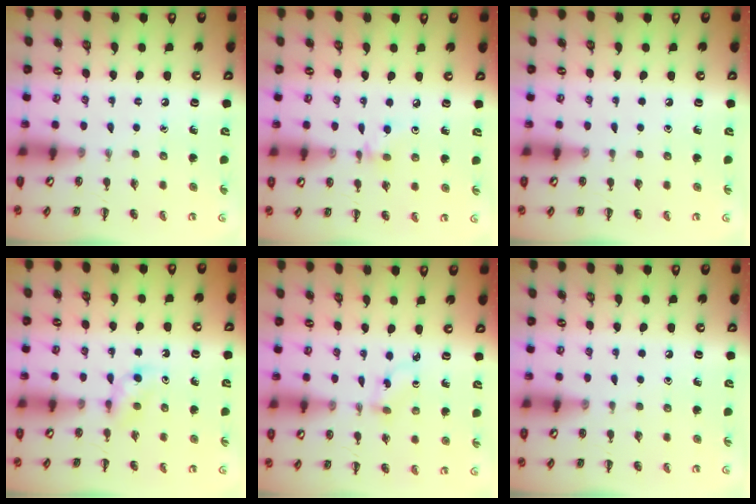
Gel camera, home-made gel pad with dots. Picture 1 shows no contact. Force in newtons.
{"total": 3.8, "press": 3.5, "slide": 1.3}
{"total": 0.0}
{"total": 2.7, "press": 2.4, "slide": 1.1}
{"total": 2.1, "press": 1.9, "slide": 1.0}
{"total": 0.0}